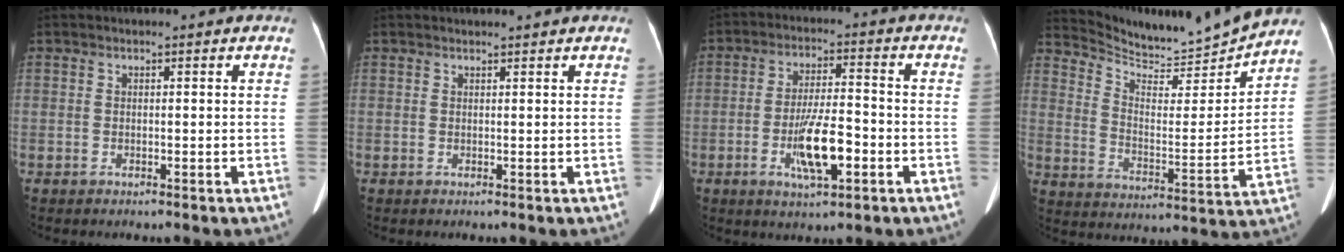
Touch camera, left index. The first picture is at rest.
{"total": 1.0, "force": [1.0, -0.1, 0.2], "torque": [-0.005, 0.010, 0.021]}
{"total": 8.7, "force": [-3.0, 2.0, 8.0], "torque": [-0.152, -0.002, -0.049]}
{"total": 15.2, "force": [15.0, -0.3, 3.0], "torque": [-0.070, -0.037, 0.231]}